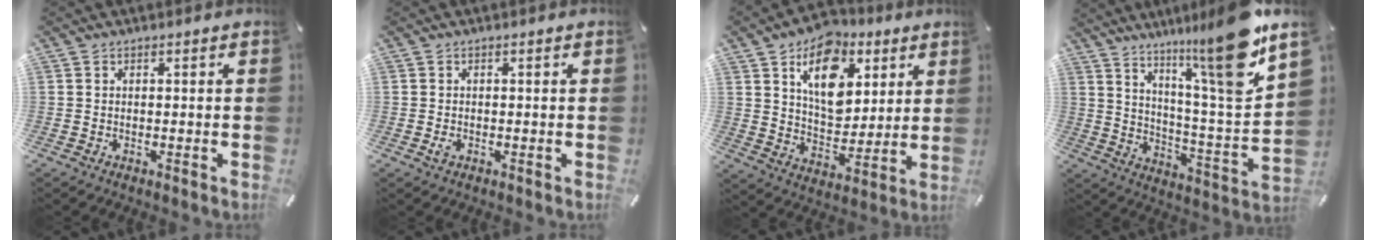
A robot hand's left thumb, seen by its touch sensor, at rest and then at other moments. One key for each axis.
{"total": 1.2, "fx": -0.3, "fy": 0.7, "fz": 0.8, "tx": -0.016, "ty": -0.001, "tz": -0.005}
{"total": 15.2, "fx": 7.0, "fy": 10.6, "fz": 8.4, "tx": -0.120, "ty": -0.036, "tz": 0.125}
{"total": 18.9, "fx": 13.4, "fy": 1.6, "fz": 13.2, "tx": -0.199, "ty": -0.109, "tz": 0.206}